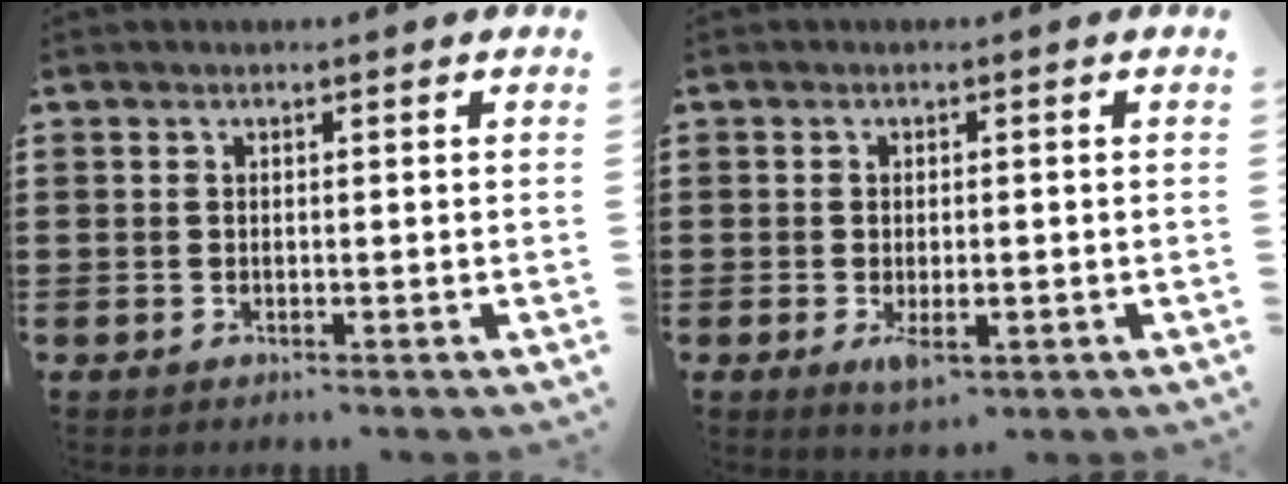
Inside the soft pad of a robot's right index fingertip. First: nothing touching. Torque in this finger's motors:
{"motor_torque": [0.09, 0.02, 0.16, 0.05]}